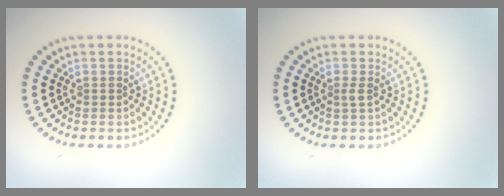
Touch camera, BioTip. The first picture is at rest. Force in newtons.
{"total": 0.8, "press": 0.5, "slide": 0.6}